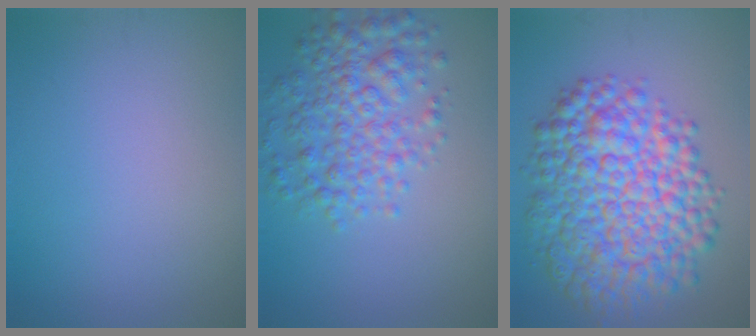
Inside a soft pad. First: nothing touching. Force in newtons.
{"total": 5.5, "press": 5.5, "slide": 0.2}
{"total": 11.6, "press": 11.5, "slide": 0.3}